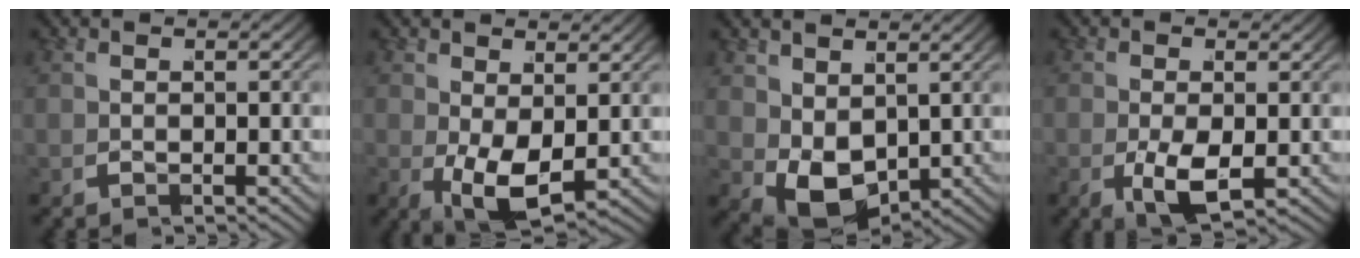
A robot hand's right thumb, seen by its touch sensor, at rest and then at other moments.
{"total": 4.8, "force": [-0.7, 3.1, 3.7], "torque": [-0.069, -0.032, -0.004]}
{"total": 6.5, "force": [-1.6, 4.7, 4.2], "torque": [-0.101, -0.050, -0.009]}
{"total": 3.5, "force": [-1.3, 2.0, 2.6], "torque": [-0.058, -0.030, -0.016]}